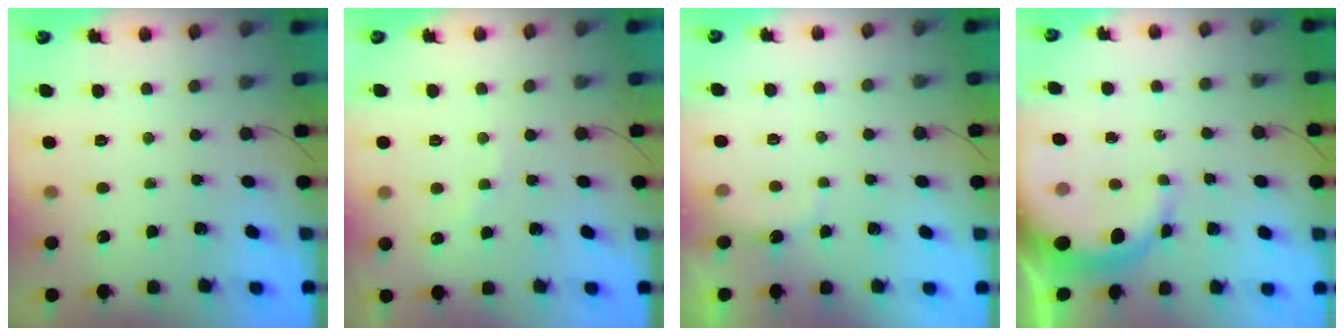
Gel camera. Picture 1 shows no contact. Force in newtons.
{"total": 5.6, "press": 5.6, "slide": 1.0}
{"total": 3.0, "press": 2.9, "slide": 0.8}
{"total": 9.1, "press": 9.0, "slide": 1.7}